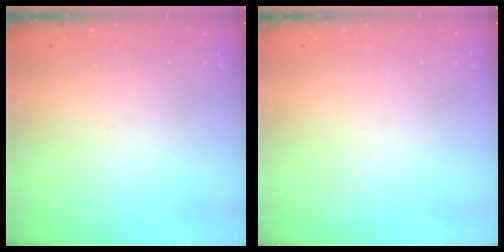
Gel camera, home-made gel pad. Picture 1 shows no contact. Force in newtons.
{"total": 0.0}